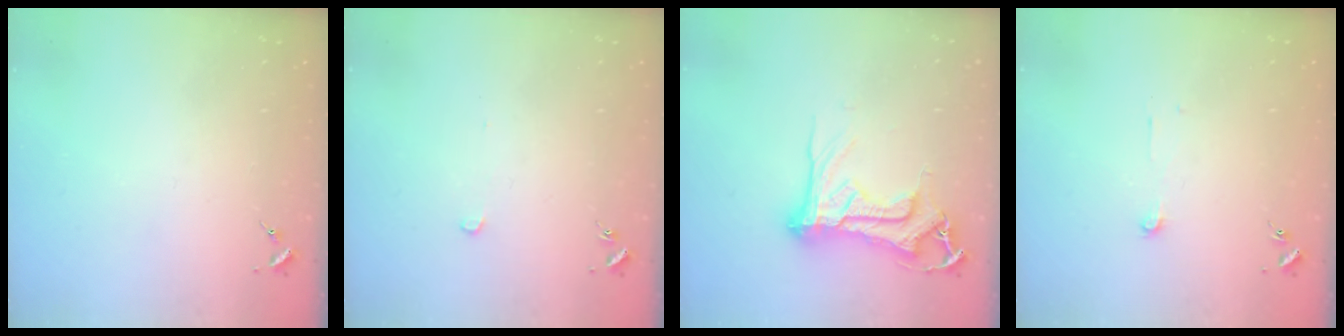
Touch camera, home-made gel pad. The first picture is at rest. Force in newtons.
{"total": 2.8, "press": 2.8, "slide": 0.1}
{"total": 15.8, "press": 15.7, "slide": 1.5}
{"total": 3.8, "press": 3.8, "slide": 0.3}